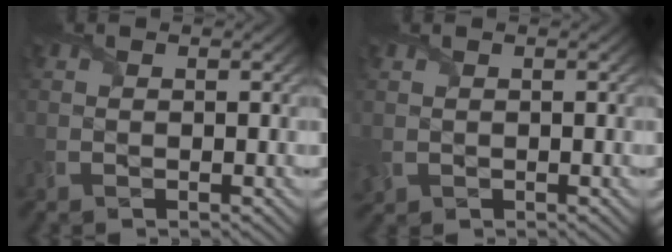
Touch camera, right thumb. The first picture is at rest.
{"total": 1.5, "force": [0.3, 1.4, 0.5], "torque": [-0.024, -0.006, 0.005]}